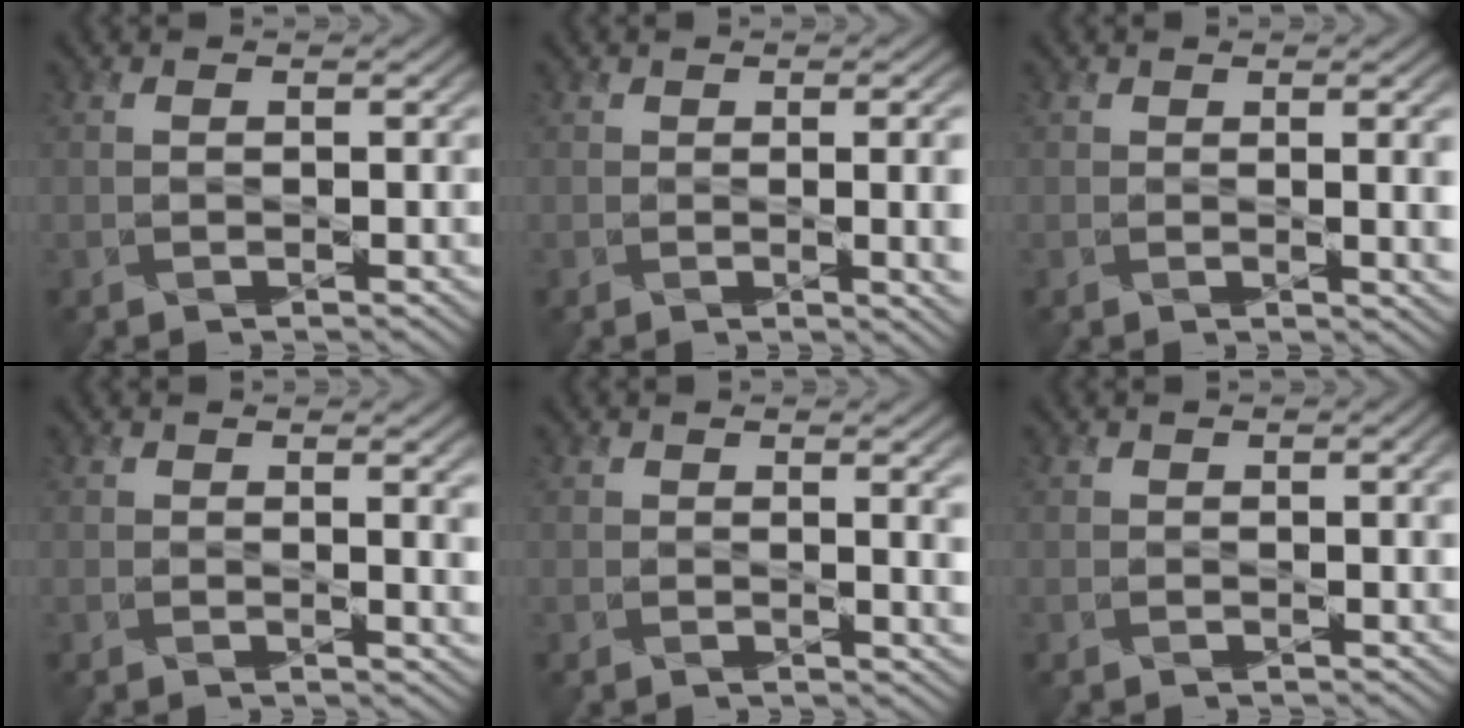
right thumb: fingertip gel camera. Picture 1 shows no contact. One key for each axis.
{"total": 6.5, "fx": -0.6, "fy": 3.0, "fz": 5.8, "tx": -0.047, "ty": -0.006, "tz": 0.004}
{"total": 4.7, "fx": -0.1, "fy": 2.0, "fz": 4.3, "tx": -0.035, "ty": -0.003, "tz": 0.006}
{"total": 2.5, "fx": 0.4, "fy": 0.8, "fz": 2.3, "tx": -0.024, "ty": -0.002, "tz": 0.015}
{"total": 3.0, "fx": 0.4, "fy": 1.0, "fz": 2.7, "tx": -0.026, "ty": 0.000, "tz": 0.015}
{"total": 1.1, "fx": 0.1, "fy": 0.4, "fz": 1.0, "tx": -0.013, "ty": 0.000, "tz": 0.006}